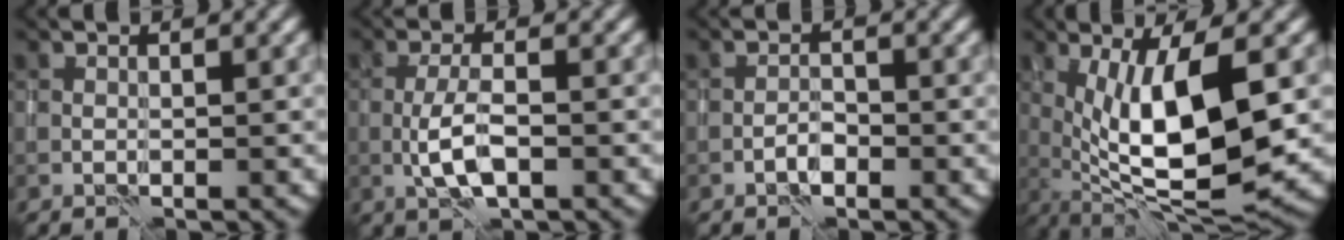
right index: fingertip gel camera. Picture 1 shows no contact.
{"total": 3.4, "force": [-1.2, 1.0, 3.1], "torque": [-0.067, 0.002, -0.025]}
{"total": 1.4, "force": [-1.0, 0.5, 0.8], "torque": [-0.012, 0.005, -0.021]}
{"total": 11.1, "force": [0.2, 3.2, 10.6], "torque": [-0.174, -0.013, 0.007]}